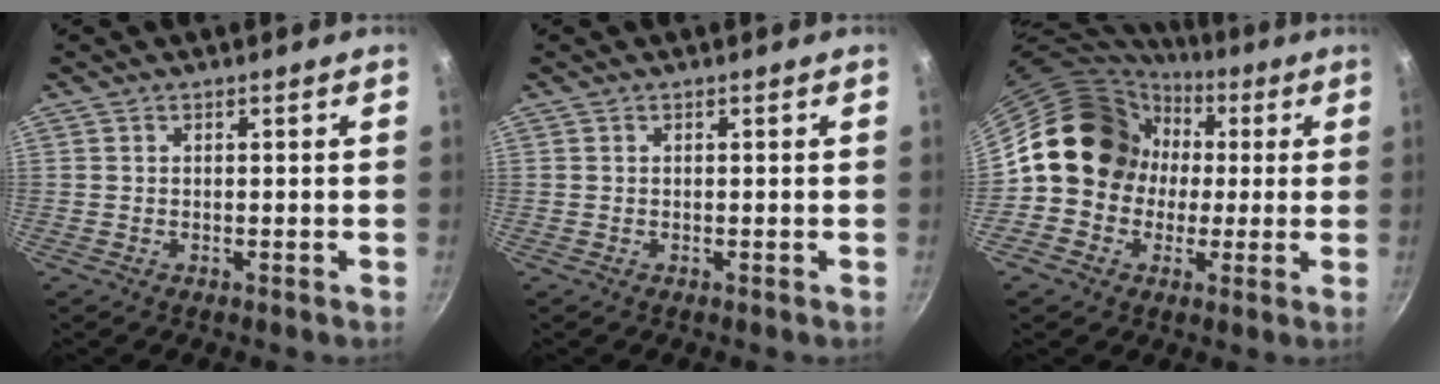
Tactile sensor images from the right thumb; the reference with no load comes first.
{"total": 0.0}
{"total": 15.7, "force": [1.4, 13.7, 7.6], "torque": [-0.085, 0.037, 0.012]}